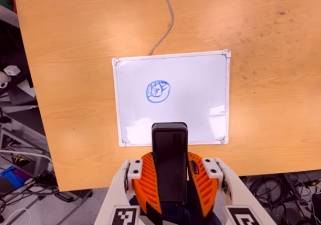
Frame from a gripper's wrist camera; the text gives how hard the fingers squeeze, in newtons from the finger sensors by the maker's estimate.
{"total": 11.1, "left": 8.6, "right": 13.5}